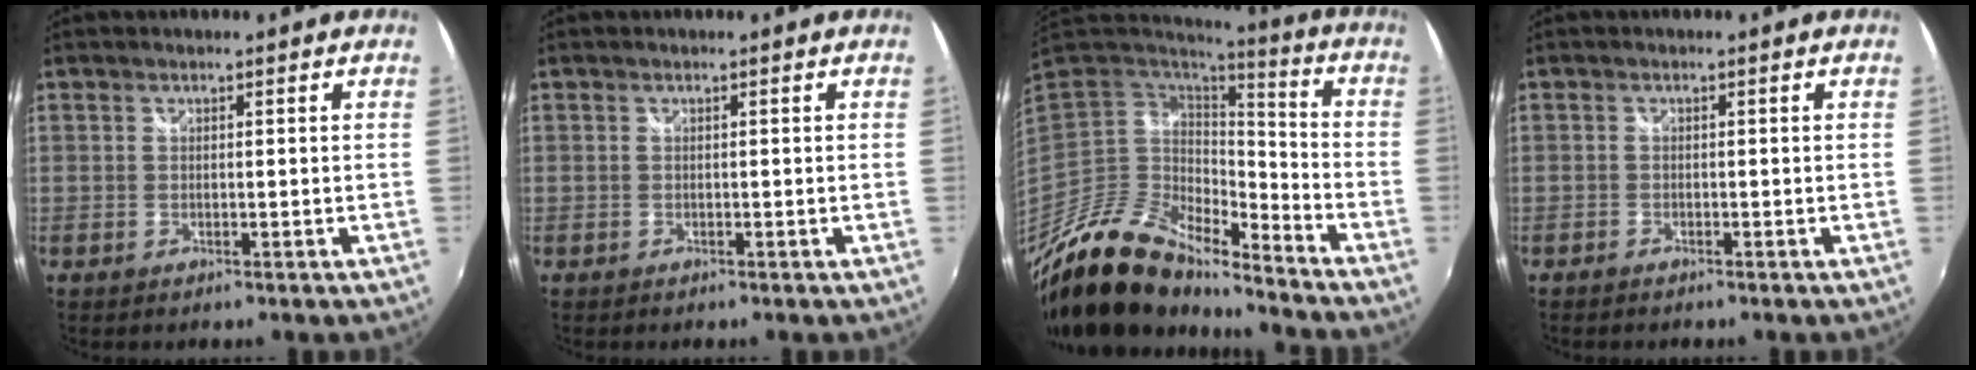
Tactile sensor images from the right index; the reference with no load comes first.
{"total": 0.0}
{"total": 21.1, "force": [-16.7, 6.4, 11.1], "torque": [-0.217, -0.036, -0.308]}
{"total": 1.1, "force": [-1.0, 0.3, 0.3], "torque": [-0.010, -0.006, -0.020]}